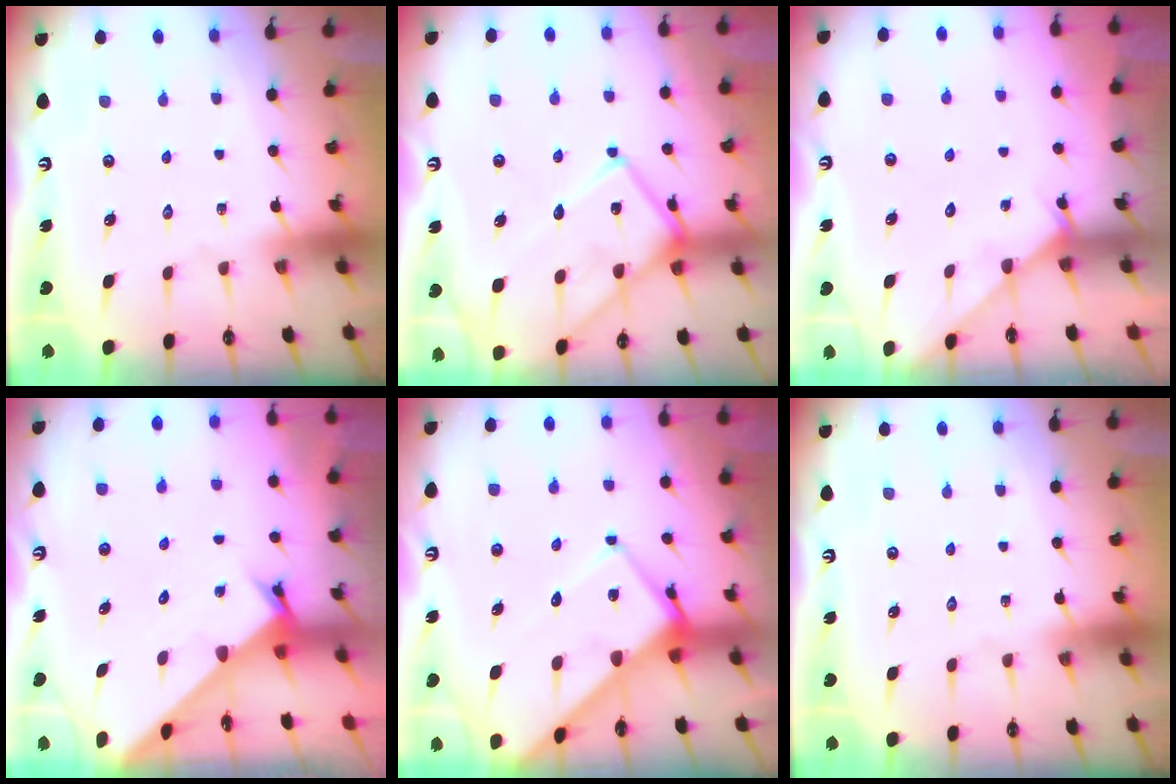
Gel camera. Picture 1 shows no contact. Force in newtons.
{"total": 15.7, "press": 15.6, "slide": 1.3}
{"total": 2.7, "press": 2.7, "slide": 0.3}
{"total": 2.3, "press": 2.3, "slide": 0.2}
{"total": 11.3, "press": 11.2, "slide": 1.1}
{"total": 0.0}